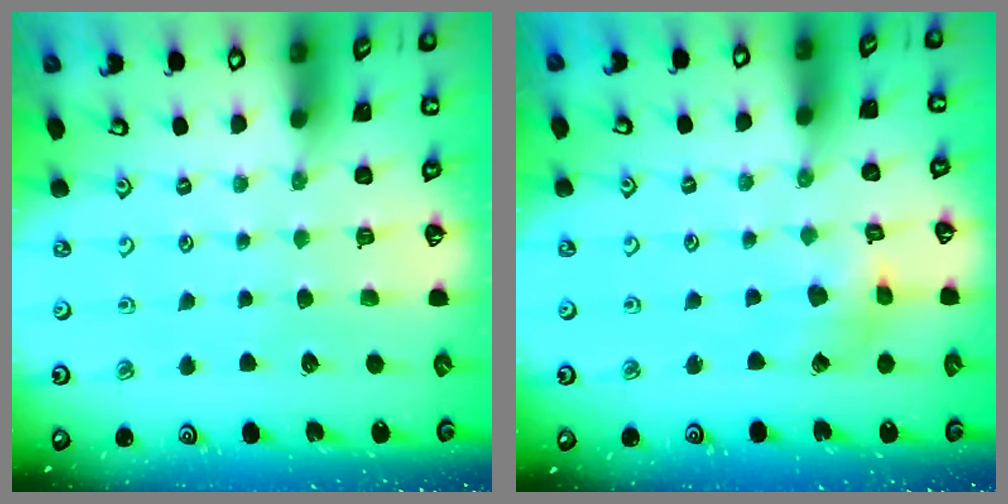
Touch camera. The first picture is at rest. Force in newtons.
{"total": 5.2, "press": 5.1, "slide": 0.6}